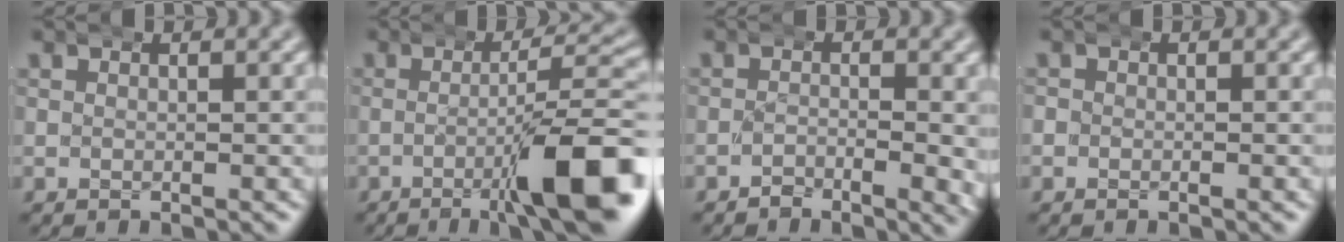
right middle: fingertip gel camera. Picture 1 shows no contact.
{"total": 8.9, "force": [-2.7, 2.0, 8.2], "torque": [-0.111, 0.006, -0.045]}
{"total": 1.6, "force": [-1.1, 0.3, 1.1], "torque": [-0.022, -0.003, -0.021]}
{"total": 1.0, "force": [-0.3, 0.9, 0.3], "torque": [-0.011, 0.003, -0.008]}